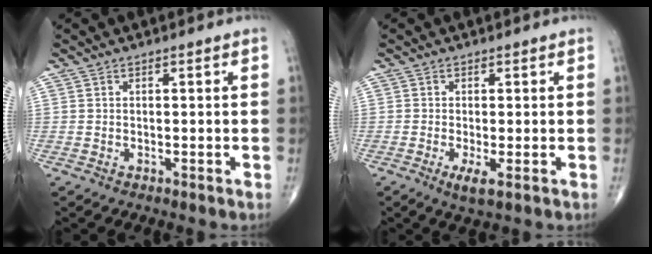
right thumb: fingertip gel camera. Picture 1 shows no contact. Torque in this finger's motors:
{"motor_torque": [-0.38, -0.15, -0.04, 0.16, 0.01]}